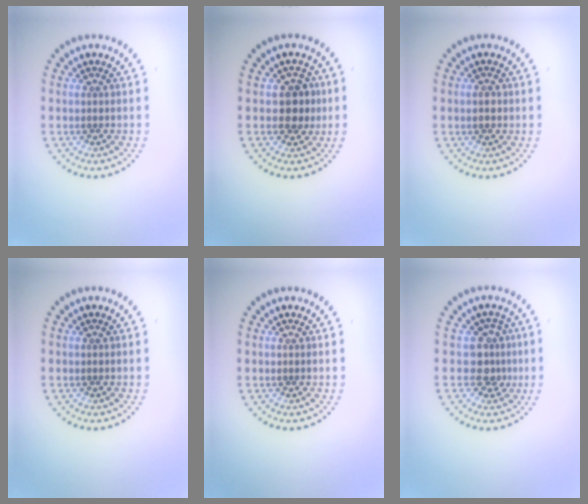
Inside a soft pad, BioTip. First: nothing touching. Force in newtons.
{"total": 2.6, "press": 2.5, "slide": 0.7}
{"total": 1.5, "press": 1.5, "slide": 0.1}
{"total": 0.0}
{"total": 0.0}
{"total": 2.5, "press": 1.8, "slide": 1.7}